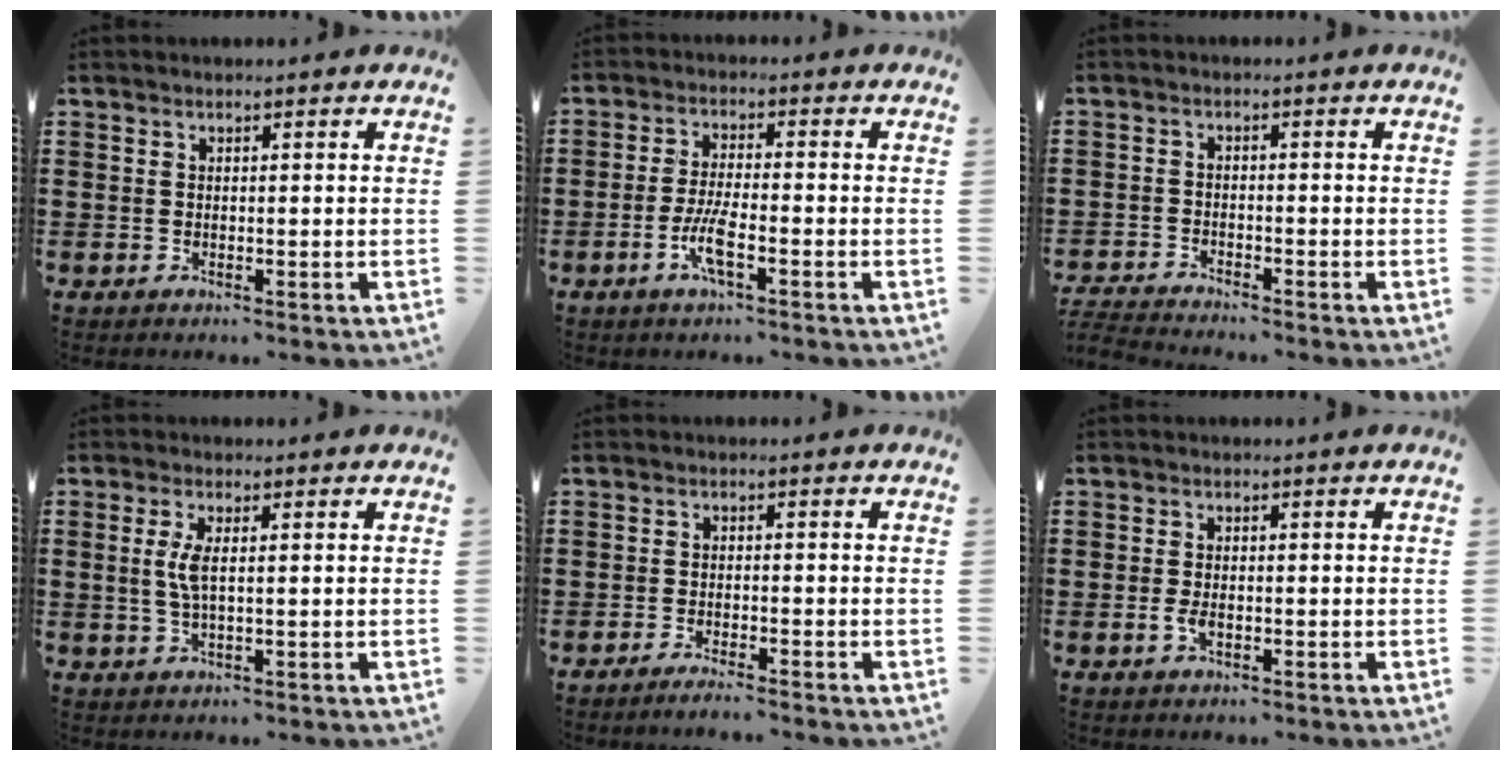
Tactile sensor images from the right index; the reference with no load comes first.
{"total": 5.1, "force": [-2.2, 0.7, 4.5], "torque": [-0.104, -0.013, -0.046]}
{"total": 2.7, "force": [-2.7, 0.0, 0.0], "torque": [-0.004, -0.001, -0.057]}
{"total": 3.6, "force": [0.4, 0.9, 3.4], "torque": [-0.083, -0.004, 0.001]}
{"total": 1.8, "force": [-1.7, -0.2, 0.6], "torque": [-0.010, 0.001, -0.031]}
{"total": 2.2, "force": [-0.6, 1.0, 1.9], "torque": [-0.044, -0.004, -0.012]}